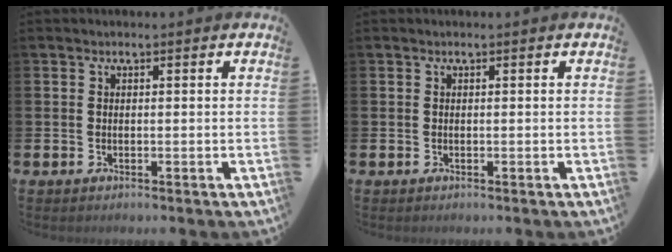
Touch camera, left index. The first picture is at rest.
{"total": 0.0}